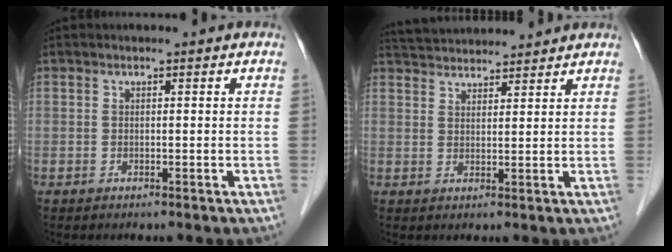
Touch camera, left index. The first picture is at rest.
{"total": 9.4, "force": [9.0, 1.3, 2.3], "torque": [-0.044, 0.035, 0.141]}